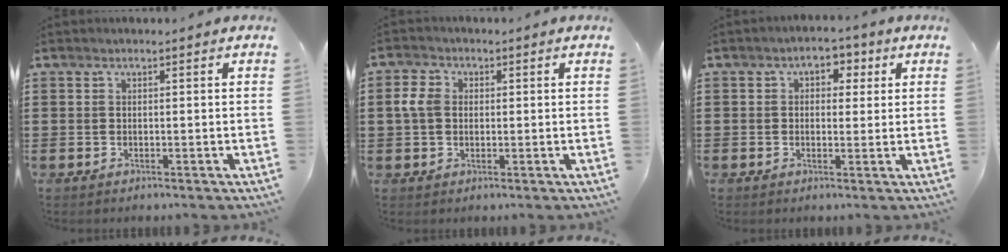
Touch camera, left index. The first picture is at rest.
{"total": 3.7, "force": [0.5, 2.9, 2.3], "torque": [-0.060, 0.008, 0.004]}
{"total": 3.2, "force": [1.0, 2.7, 1.3], "torque": [-0.023, 0.008, 0.009]}